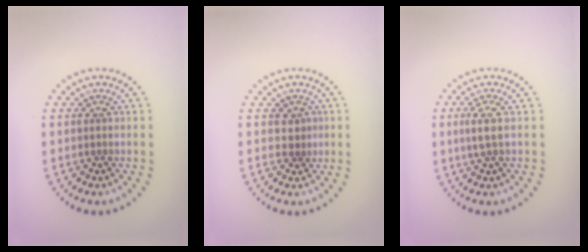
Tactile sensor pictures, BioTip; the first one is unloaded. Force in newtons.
{"total": 1.2, "press": 1.0, "slide": 0.6}
{"total": 2.1, "press": 1.6, "slide": 1.3}